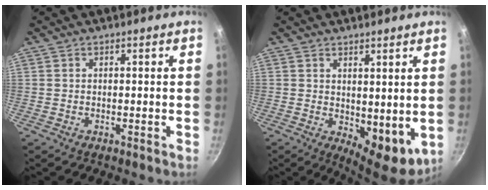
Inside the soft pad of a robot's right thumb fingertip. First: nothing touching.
{"total": 7.7, "force": [1.3, 3.8, 6.6], "torque": [-0.077, -0.023, 0.029]}